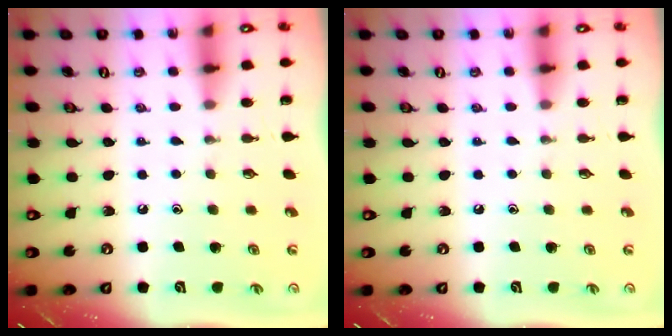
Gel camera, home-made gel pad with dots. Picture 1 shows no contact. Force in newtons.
{"total": 0.0}